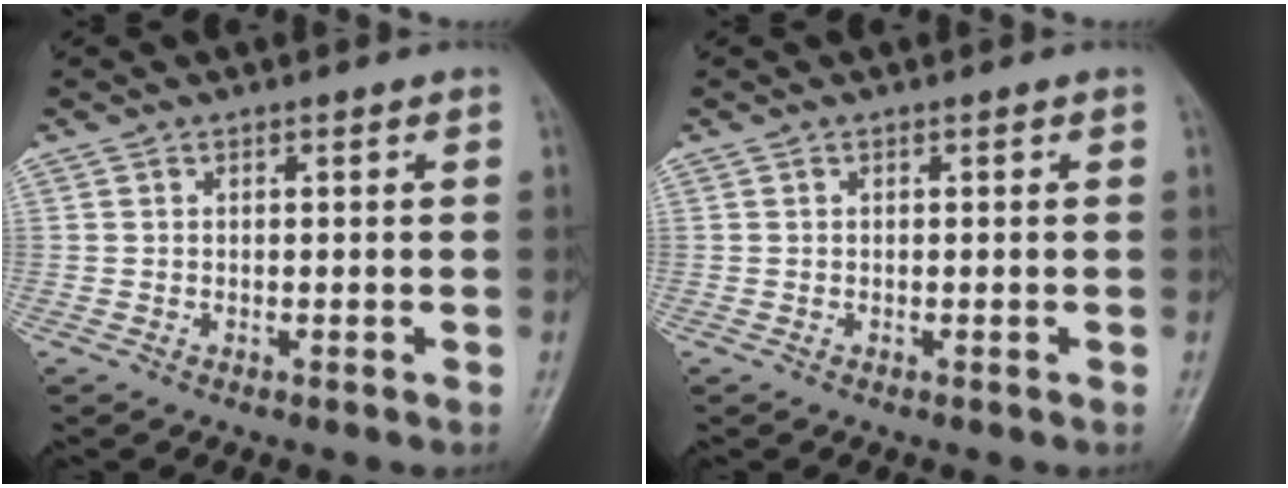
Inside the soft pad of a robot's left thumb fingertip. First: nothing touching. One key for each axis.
{"total": 0.0}